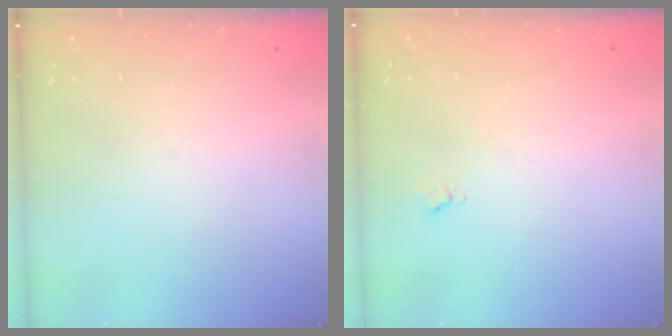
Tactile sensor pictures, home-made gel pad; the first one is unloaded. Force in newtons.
{"total": 2.8, "press": 2.8, "slide": 0.6}